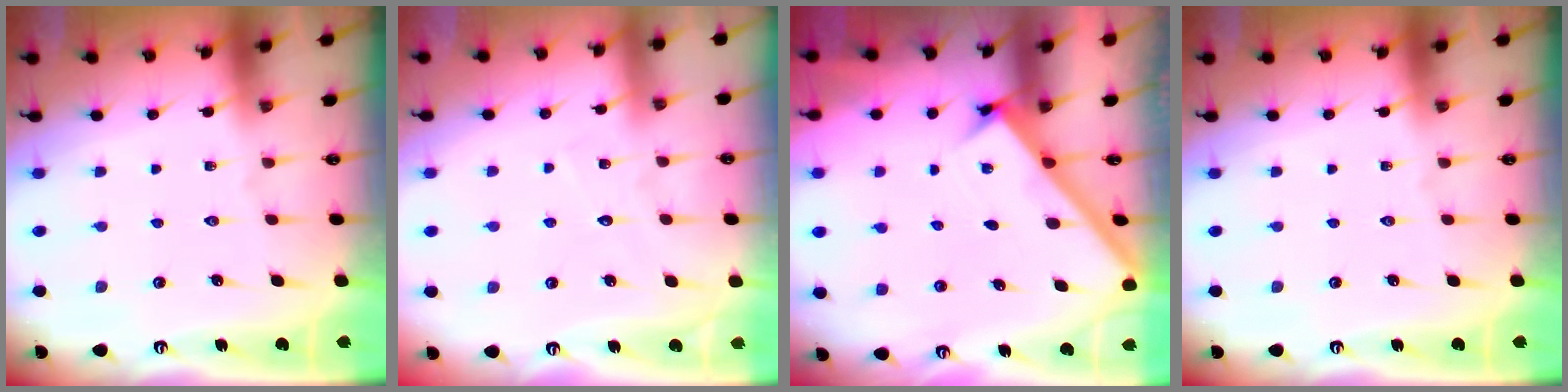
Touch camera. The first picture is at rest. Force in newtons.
{"total": 3.9, "press": 3.9, "slide": 0.3}
{"total": 2.3, "press": 2.3, "slide": 0.3}
{"total": 0.0}